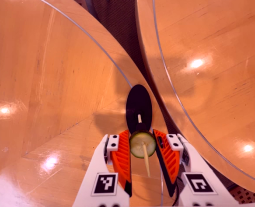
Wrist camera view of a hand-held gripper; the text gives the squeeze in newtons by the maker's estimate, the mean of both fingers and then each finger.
{"total": 8.3, "left": 8.1, "right": 8.4}